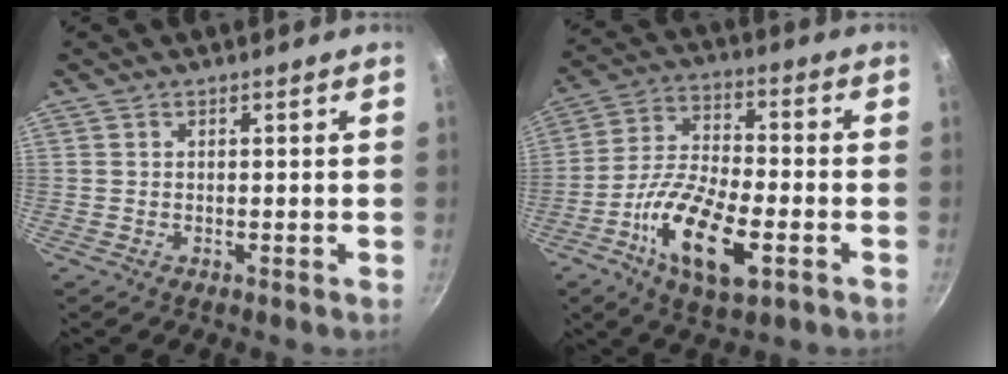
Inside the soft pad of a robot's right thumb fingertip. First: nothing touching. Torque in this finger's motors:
{"motor_torque": [0.57, 1.07, 1.11, 0.00, 0.43]}